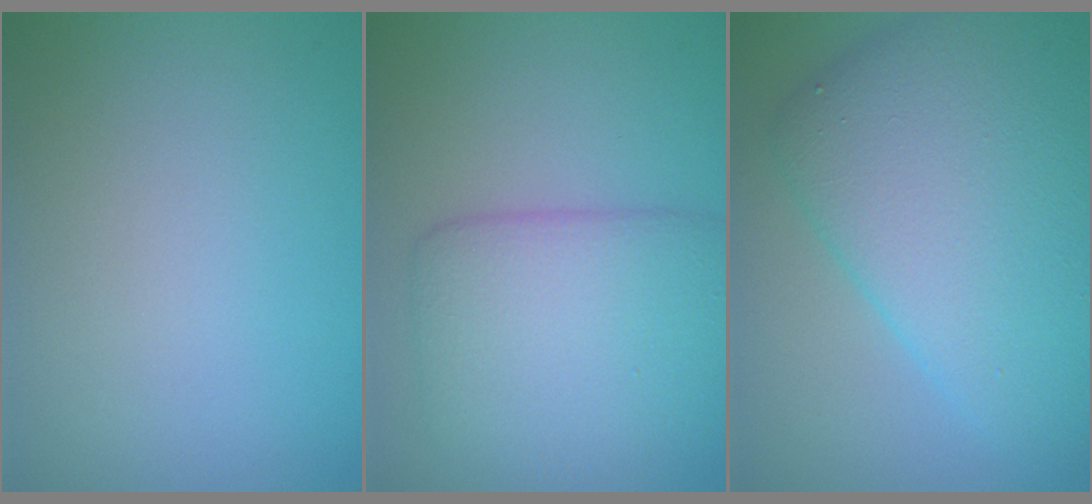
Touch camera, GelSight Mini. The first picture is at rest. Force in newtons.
{"total": 6.3, "press": 6.3, "slide": 0.1}
{"total": 10.4, "press": 10.3, "slide": 0.2}